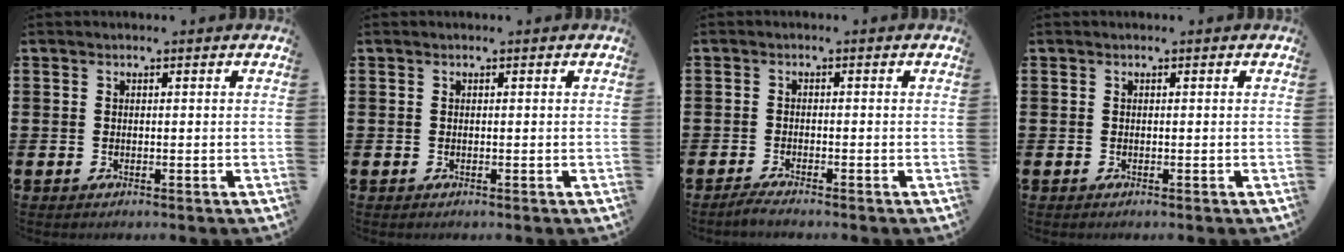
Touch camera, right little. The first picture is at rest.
{"total": 0.0}
{"total": 1.3, "force": [-1.1, 0.0, 0.7], "torque": [-0.011, -0.001, -0.021]}
{"total": 0.0}